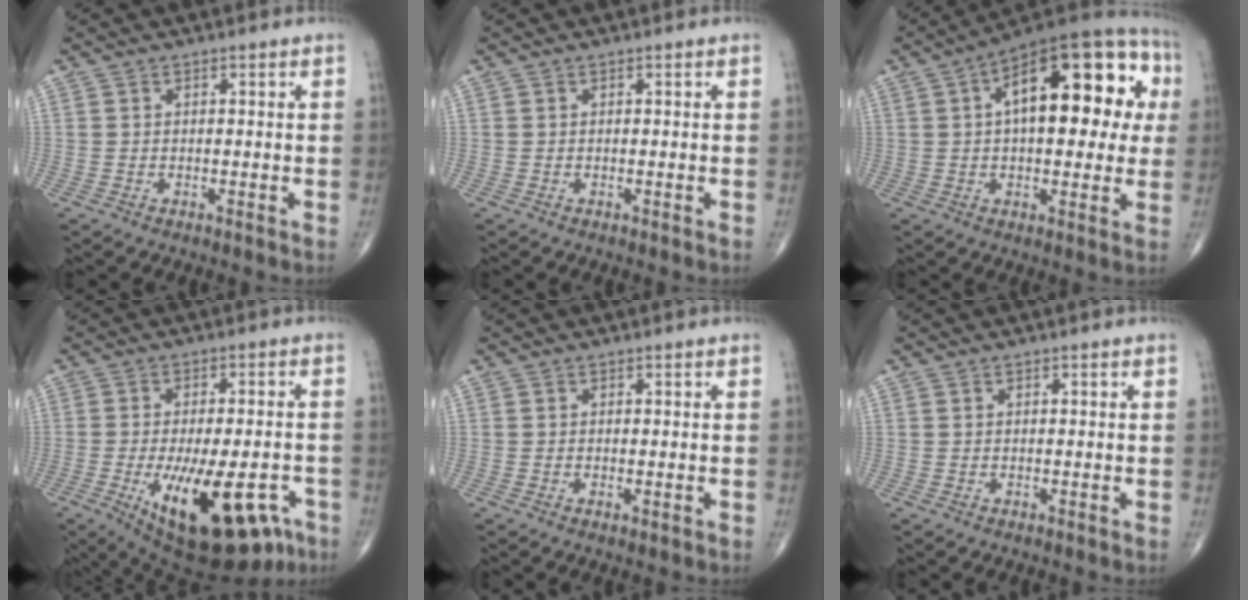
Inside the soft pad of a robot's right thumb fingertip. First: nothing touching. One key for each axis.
{"total": 0.0}
{"total": 24.1, "fx": 5.2, "fy": 11.0, "fz": 20.8, "tx": -0.275, "ty": 0.036, "tz": 0.067}
{"total": 21.0, "fx": -9.2, "fy": 8.6, "fz": 16.8, "tx": -0.218, "ty": 0.003, "tz": -0.118}
{"total": 0.5, "fx": -0.2, "fy": 0.1, "fz": 0.5, "tx": -0.010, "ty": -0.003, "tz": -0.004}
{"total": 0.0}